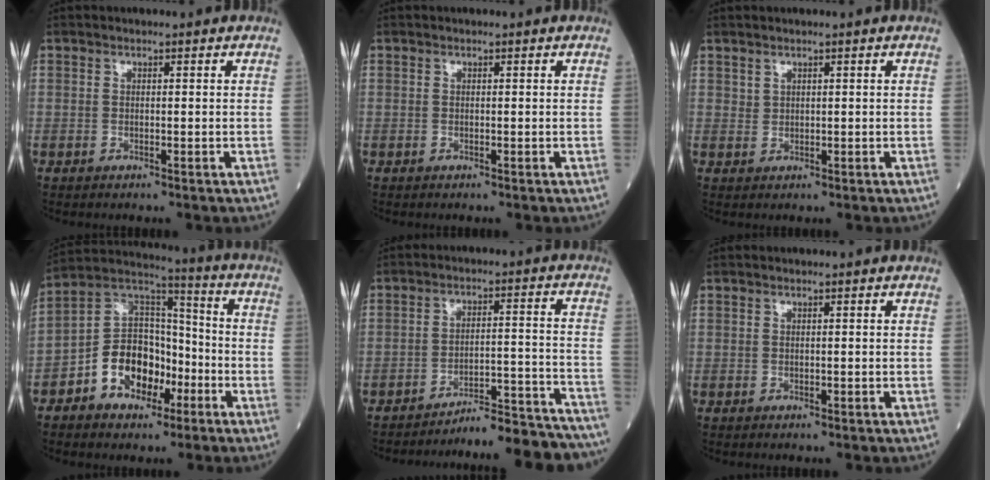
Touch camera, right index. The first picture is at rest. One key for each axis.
{"total": 0.0}
{"total": 0.8, "fx": 0.7, "fy": 0.5, "fz": 0.1, "tx": 0.008, "ty": -0.002, "tz": 0.012}
{"total": 12.0, "fx": -4.9, "fy": 8.3, "fz": 7.2, "tx": -0.147, "ty": 0.040, "tz": -0.084}
{"total": 16.2, "fx": -15.8, "fy": 0.4, "fz": 3.3, "tx": -0.018, "ty": 0.026, "tz": -0.209}
{"total": 0.0}